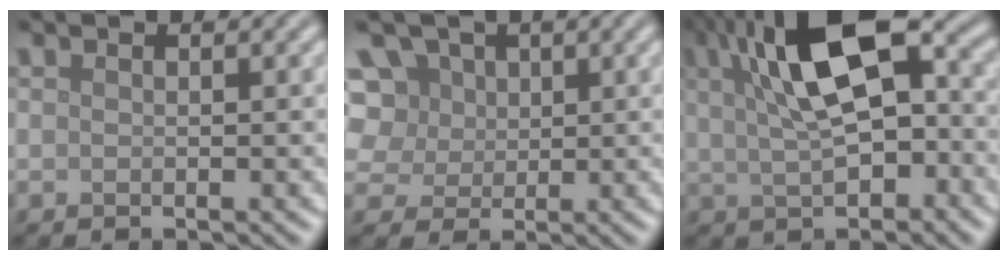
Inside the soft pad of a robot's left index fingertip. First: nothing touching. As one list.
[{"total": 9.2, "force": [4.0, 7.2, 4.1], "torque": [-0.085, 0.030, 0.053]}, {"total": 11.1, "force": [2.6, 5.1, 9.6], "torque": [-0.164, 0.017, 0.037]}]